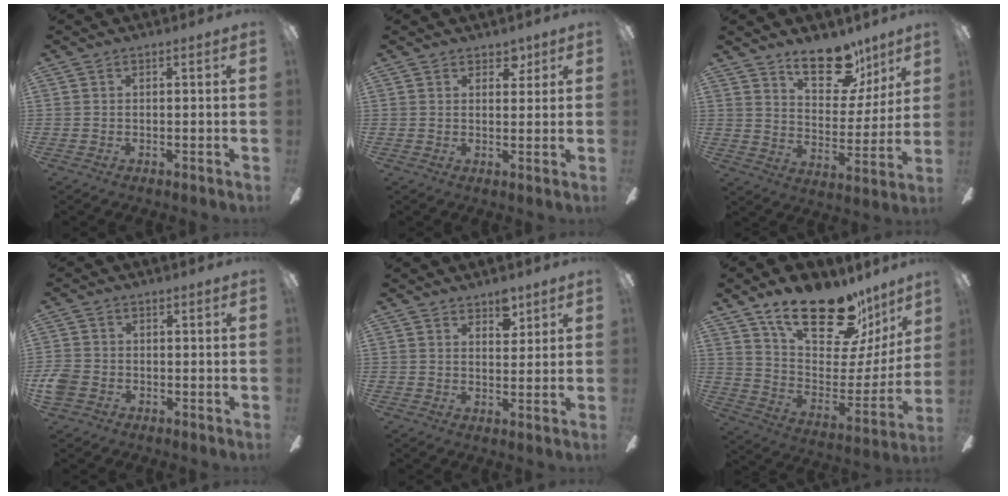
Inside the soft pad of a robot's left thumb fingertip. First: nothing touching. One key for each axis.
{"total": 3.6, "fx": 2.7, "fy": 2.1, "fz": 1.2, "tx": -0.004, "ty": -0.009, "tz": 0.046}
{"total": 16.8, "fx": 11.5, "fy": 8.2, "fz": 9.1, "tx": -0.127, "ty": -0.064, "tz": 0.202}
{"total": 4.3, "fx": -1.6, "fy": 3.4, "fz": 2.1, "tx": -0.043, "ty": 0.010, "tz": -0.028}
{"total": 5.8, "fx": 4.2, "fy": 3.0, "fz": 2.7, "tx": -0.012, "ty": -0.024, "tz": 0.068}
{"total": 26.0, "fx": 18.9, "fy": 10.5, "fz": 14.4, "tx": -0.212, "ty": -0.125, "tz": 0.326}